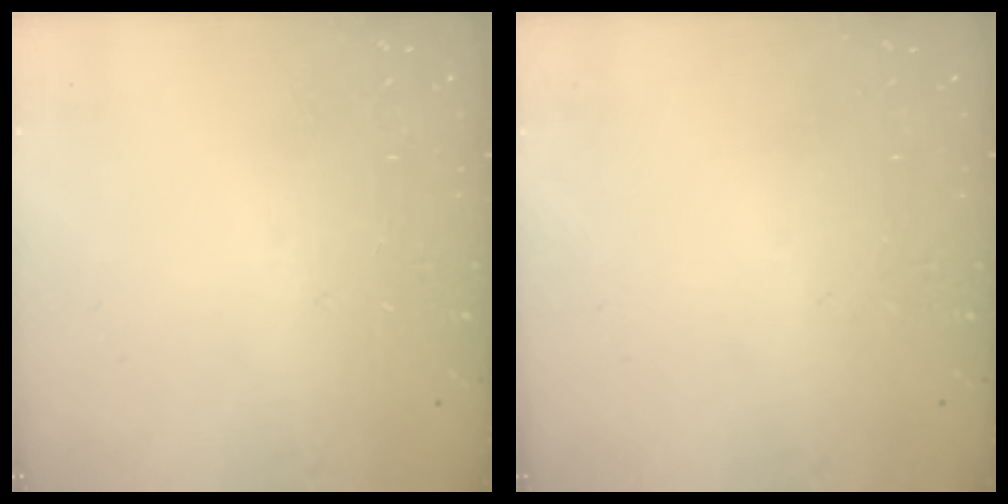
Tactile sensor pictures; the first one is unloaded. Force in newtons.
{"total": 0.0}